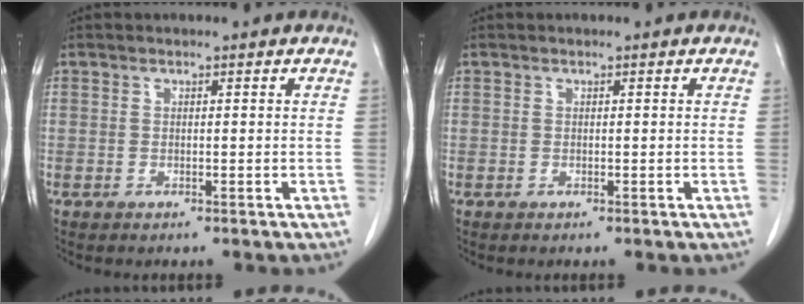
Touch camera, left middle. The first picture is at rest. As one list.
[{"total": 0.0}]